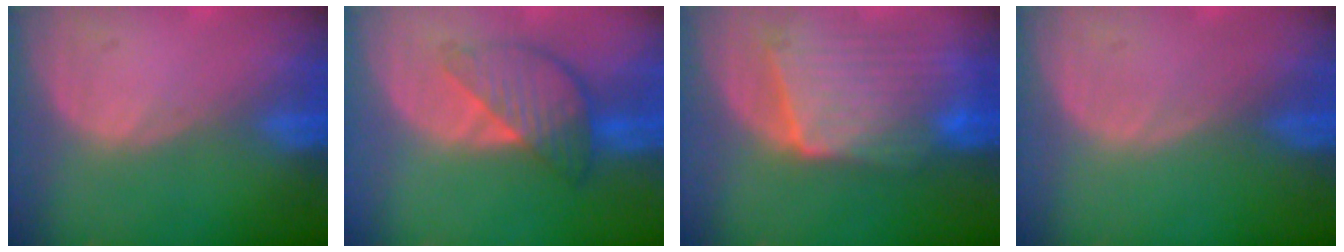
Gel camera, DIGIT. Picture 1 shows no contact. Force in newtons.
{"total": 6.2, "press": 6.2, "slide": 0.4}
{"total": 9.8, "press": 8.8, "slide": 4.3}
{"total": 0.0}